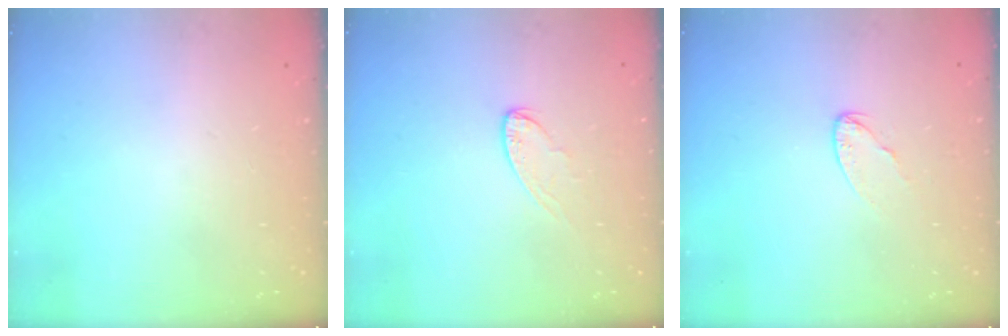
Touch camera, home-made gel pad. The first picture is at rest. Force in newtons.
{"total": 5.6, "press": 5.5, "slide": 0.5}
{"total": 3.8, "press": 3.8, "slide": 0.3}